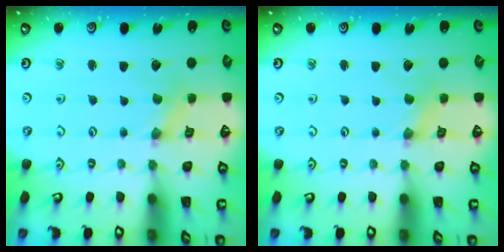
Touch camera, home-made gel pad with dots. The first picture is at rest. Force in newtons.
{"total": 0.0}